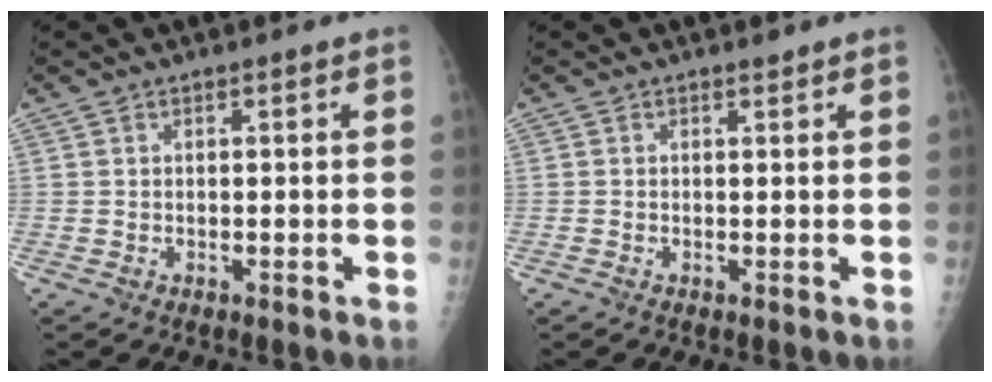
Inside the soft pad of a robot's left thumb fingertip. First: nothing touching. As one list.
[{"total": 0.0}]